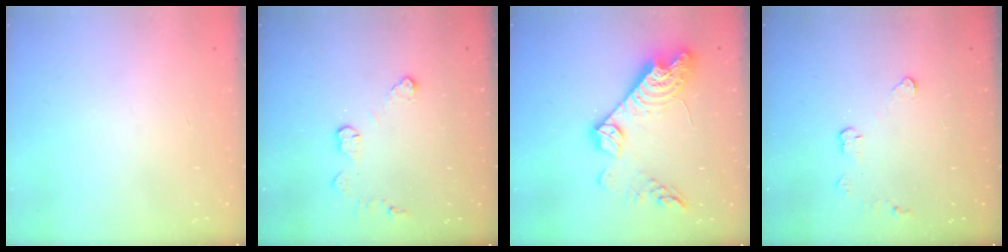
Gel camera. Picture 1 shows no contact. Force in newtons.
{"total": 5.1, "press": 5.1, "slide": 0.2}
{"total": 18.9, "press": 18.8, "slide": 1.4}
{"total": 3.8, "press": 3.7, "slide": 0.4}